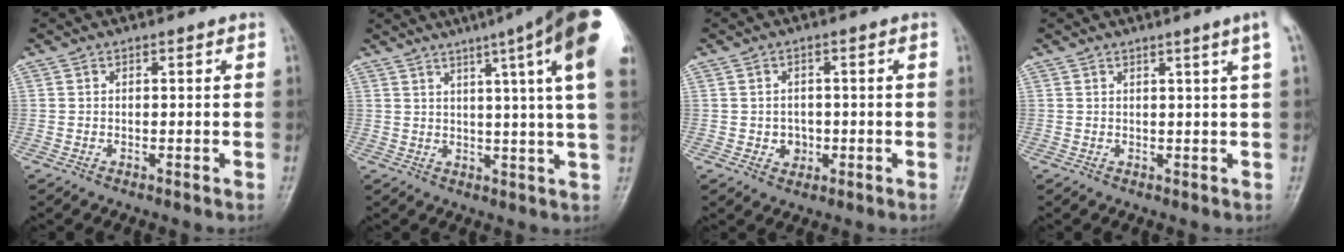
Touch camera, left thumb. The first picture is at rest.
{"total": 19.7, "force": [9.9, 0.8, 17.0], "torque": [-0.230, -0.025, 0.108]}
{"total": 3.1, "force": [-0.7, 2.8, 1.2], "torque": [0.001, 0.005, -0.007]}
{"total": 3.2, "force": [1.6, -0.8, 2.6], "torque": [-0.039, -0.006, 0.024]}